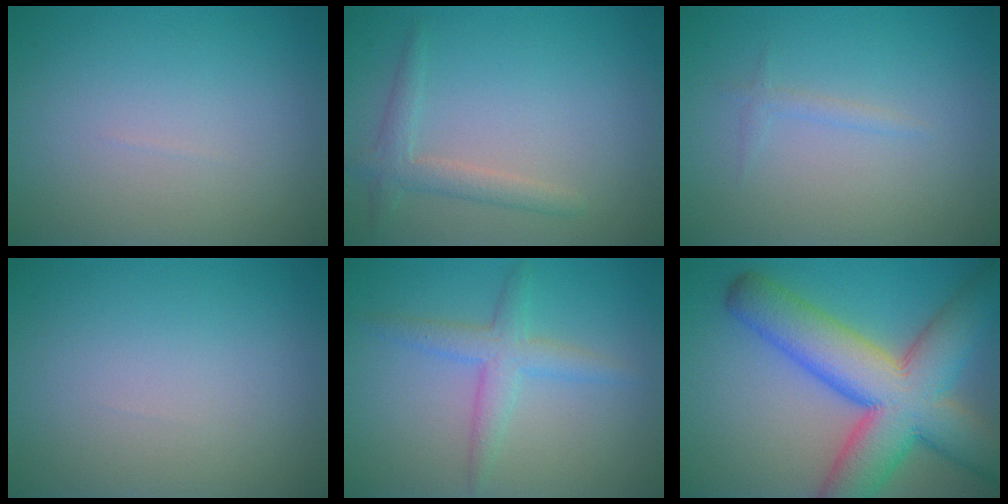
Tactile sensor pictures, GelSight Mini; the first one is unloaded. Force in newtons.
{"total": 2.2, "press": 2.2, "slide": 0.1}
{"total": 0.8, "press": 0.8, "slide": 0.1}
{"total": 0.0}
{"total": 2.9, "press": 2.9, "slide": 0.2}
{"total": 12.2, "press": 12.2, "slide": 0.5}